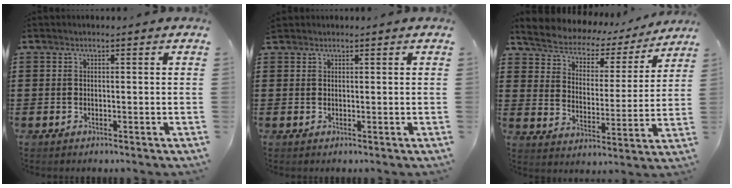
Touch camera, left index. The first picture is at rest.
{"total": 0.7, "force": [0.7, 0.2, 0.0], "torque": [-0.002, 0.001, 0.015]}
{"total": 4.0, "force": [3.8, 1.3, 0.4], "torque": [-0.033, -0.031, 0.058]}